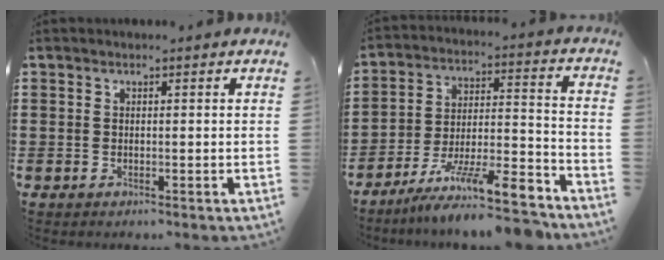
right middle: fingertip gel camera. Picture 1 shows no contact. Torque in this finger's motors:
{"motor_torque": [2.14, 0.00, 1.05, 0.21]}